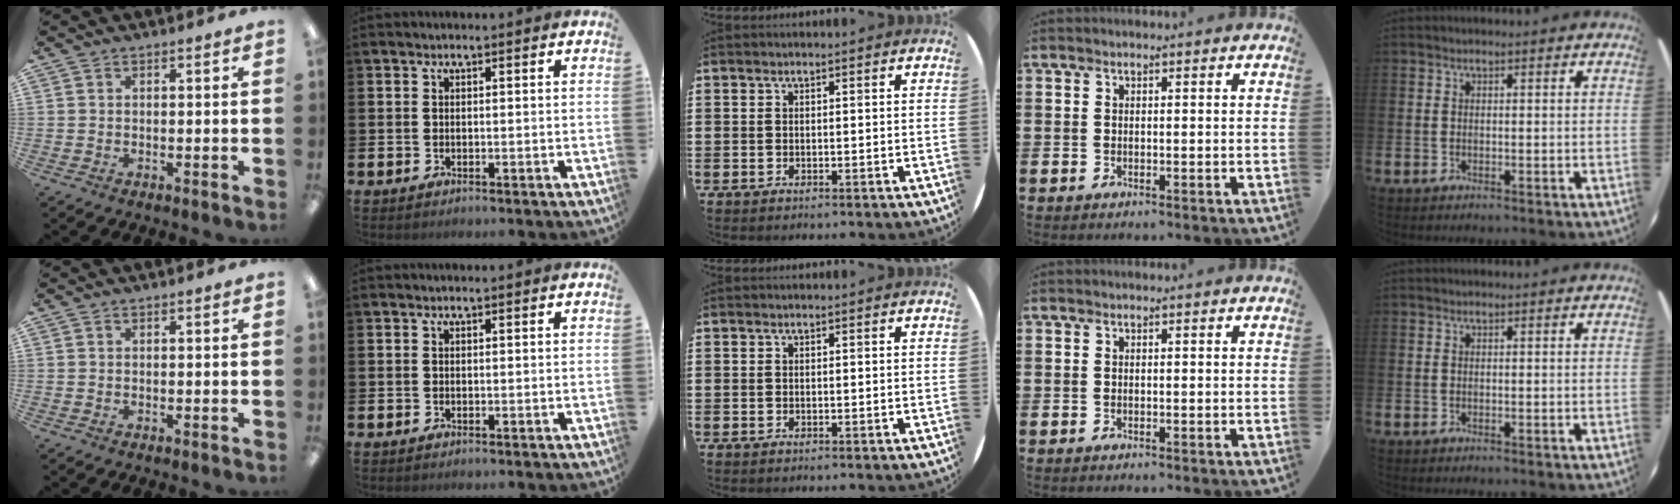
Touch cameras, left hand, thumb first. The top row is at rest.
{}